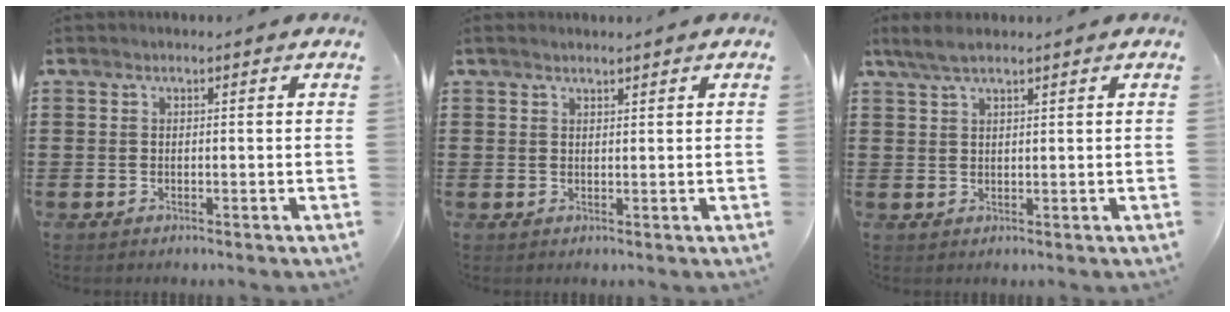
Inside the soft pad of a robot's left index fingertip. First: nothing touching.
{"total": 1.2, "force": [1.1, 0.1, 0.4], "torque": [-0.009, 0.001, 0.020]}
{"total": 4.5, "force": [3.6, 0.6, 2.7], "torque": [-0.060, -0.001, 0.067]}